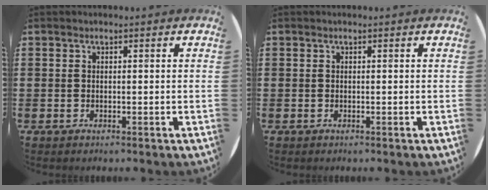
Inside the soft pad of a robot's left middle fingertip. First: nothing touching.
{"total": 0.0}